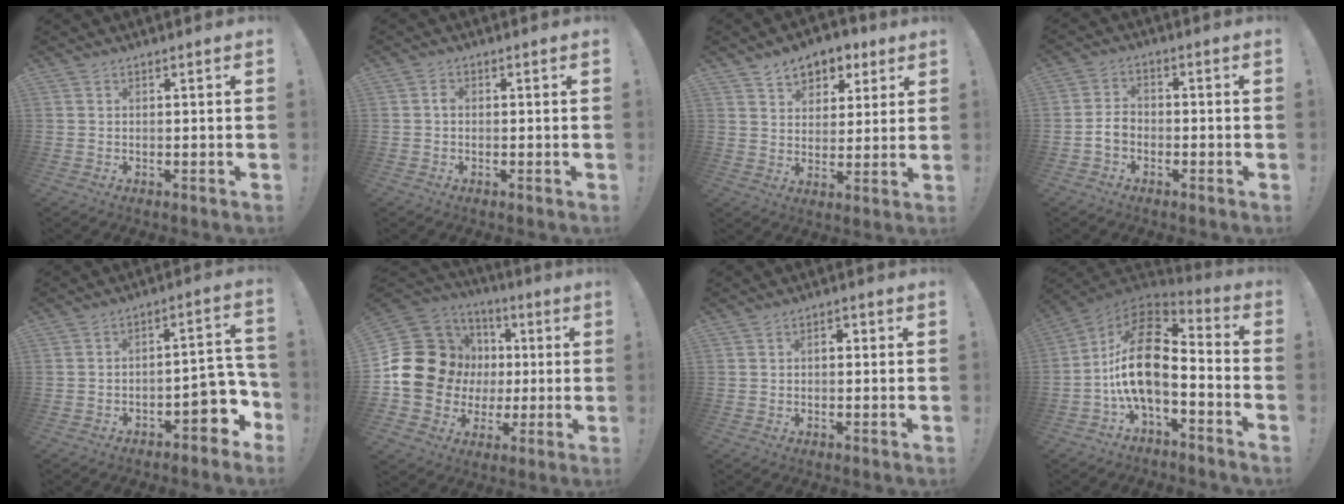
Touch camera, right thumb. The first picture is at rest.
{"total": 1.4, "force": [-0.5, 0.9, 0.9], "torque": [-0.024, 0.008, -0.007]}
{"total": 8.1, "force": [4.9, 5.9, 2.5], "torque": [-0.024, -0.031, 0.090]}
{"total": 4.4, "force": [-2.0, 3.1, 2.4], "torque": [-0.044, 0.011, -0.035]}
{"total": 9.7, "force": [-4.6, 4.9, 7.0], "torque": [-0.073, 0.026, -0.073]}
{"total": 21.4, "force": [1.3, 18.7, 10.3], "torque": [-0.188, 0.005, 0.072]}
{"total": 2.3, "force": [-0.1, 1.6, 1.7], "torque": [-0.025, 0.006, -0.006]}
{"total": 16.9, "force": [-1.7, 8.5, 14.5], "torque": [-0.289, 0.015, -0.027]}